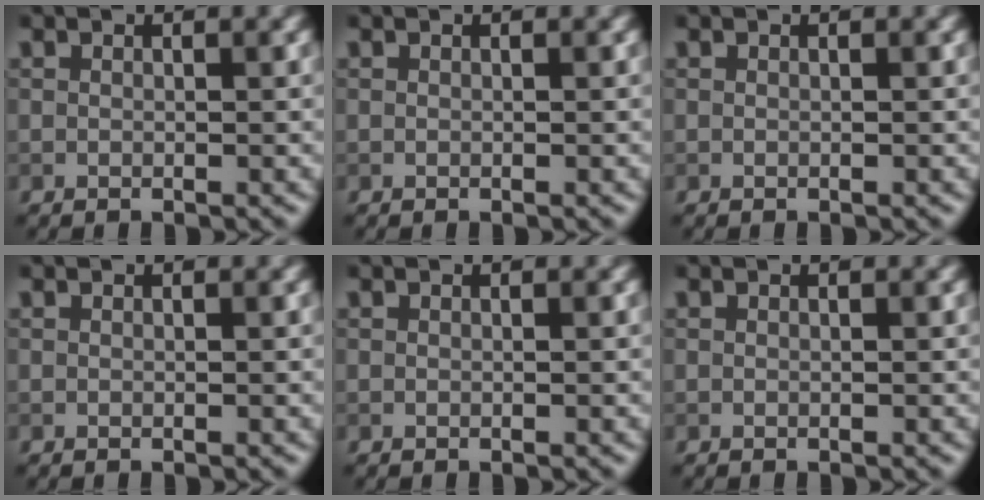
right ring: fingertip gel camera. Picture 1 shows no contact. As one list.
[{"total": 0.0}, {"total": 0.0}, {"total": 0.0}, {"total": 0.0}, {"total": 0.0}]